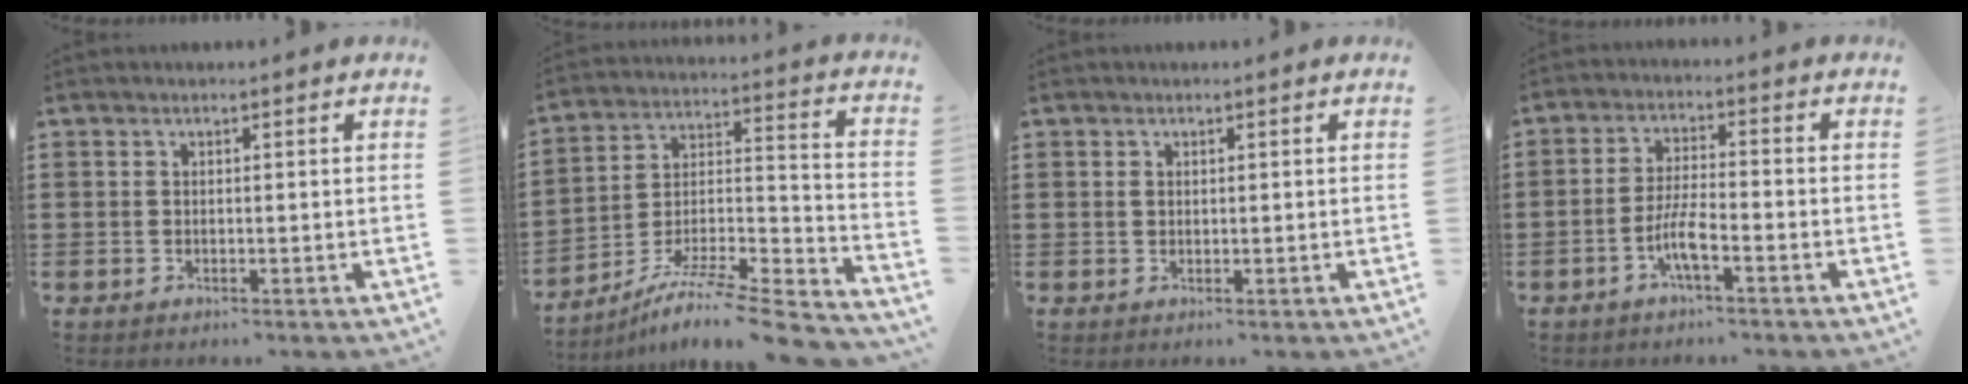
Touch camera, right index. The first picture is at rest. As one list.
[{"total": 7.8, "force": [-6.5, 0.5, 4.2], "torque": [-0.075, -0.008, -0.133]}, {"total": 0.8, "force": [0.3, 0.7, 0.3], "torque": [-0.007, 0.004, 0.006]}, {"total": 5.3, "force": [-2.8, 0.9, 4.4], "torque": [-0.106, -0.011, -0.060]}]